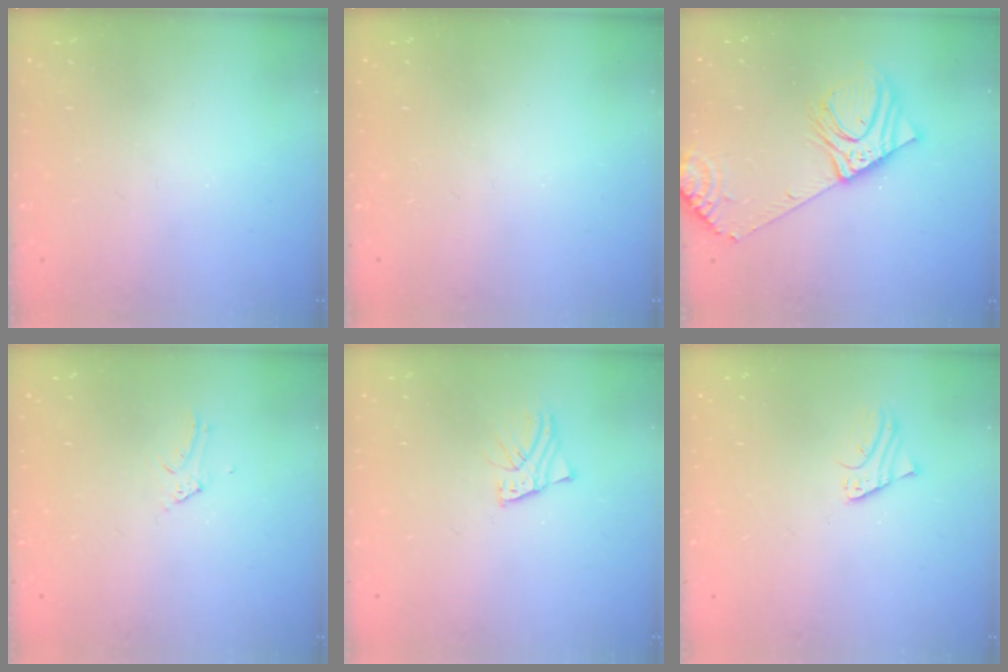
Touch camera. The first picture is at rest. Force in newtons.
{"total": 0.0}
{"total": 16.7, "press": 16.3, "slide": 3.6}
{"total": 3.0, "press": 3.0, "slide": 0.3}
{"total": 2.6, "press": 2.6, "slide": 0.1}
{"total": 1.9, "press": 1.9, "slide": 0.1}